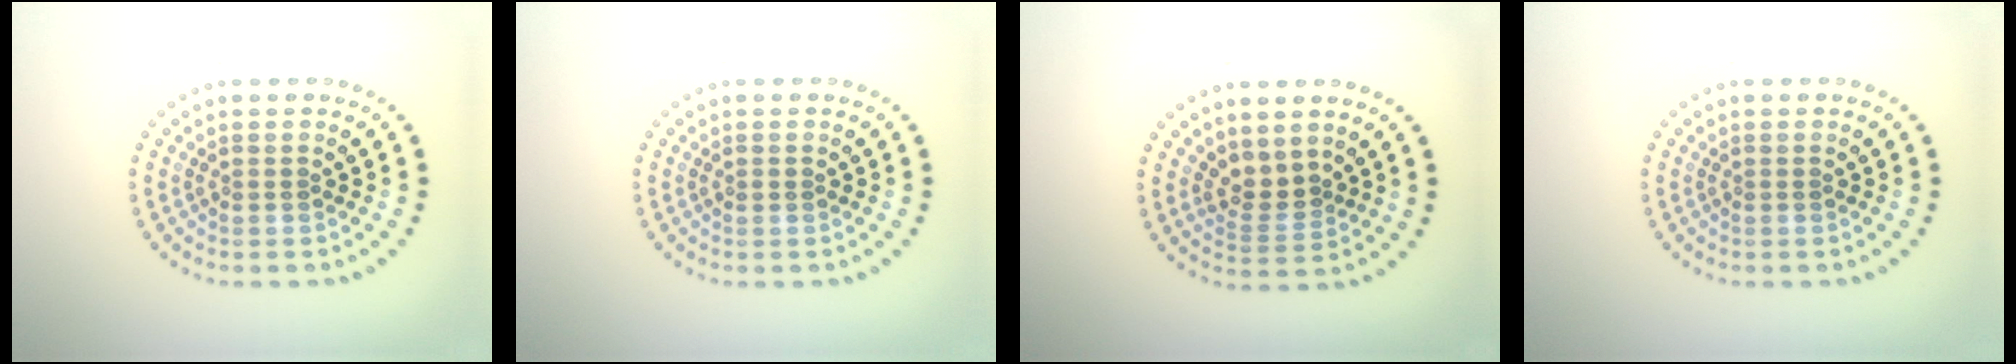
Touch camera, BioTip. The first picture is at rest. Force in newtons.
{"total": 0.5, "press": 0.5, "slide": 0.2}
{"total": 2.2, "press": 1.9, "slide": 1.3}
{"total": 0.0}